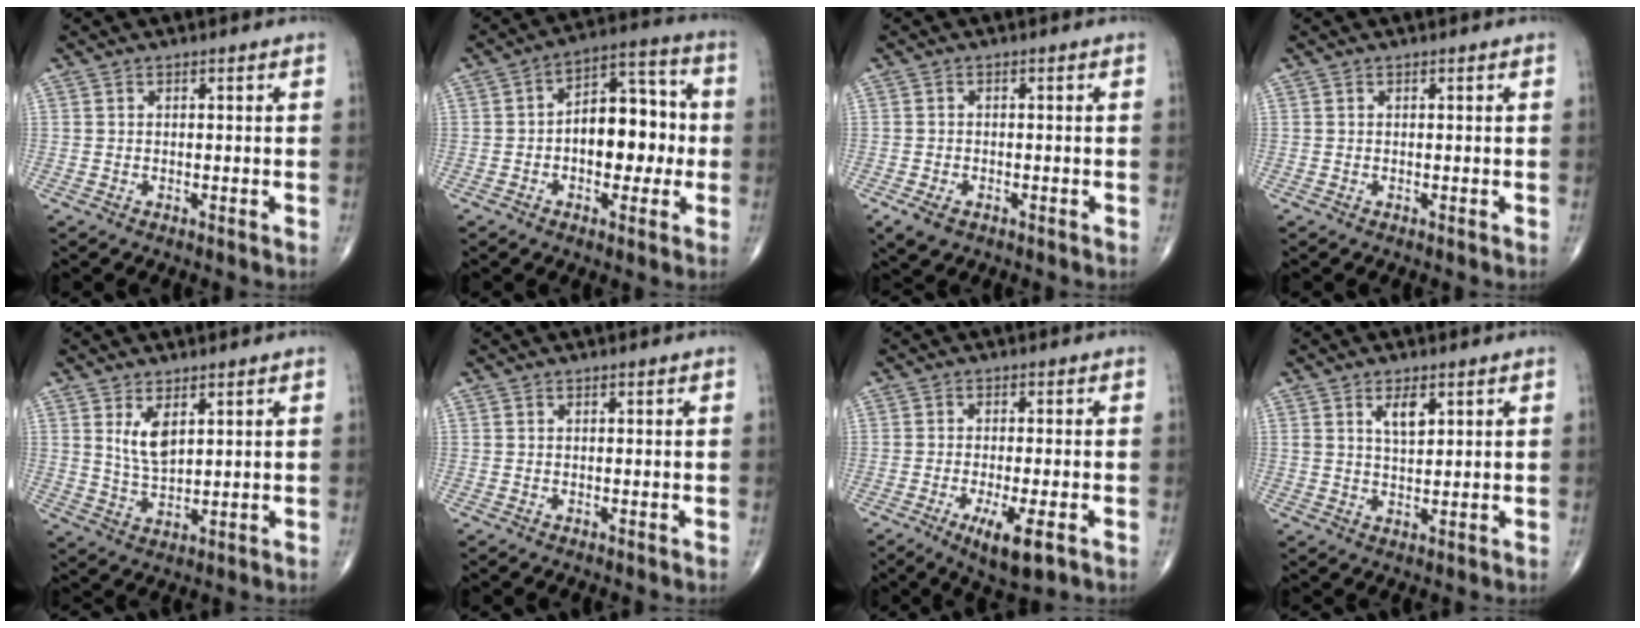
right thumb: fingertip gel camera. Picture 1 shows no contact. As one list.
[{"total": 13.0, "force": [-1.0, 7.8, 10.3], "torque": [-0.112, 0.040, -0.020]}, {"total": 3.4, "force": [-1.8, 2.1, 2.1], "torque": [-0.040, 0.000, -0.025]}, {"total": 0.0}, {"total": 5.4, "force": [2.4, 2.4, 4.2], "torque": [-0.073, -0.020, 0.053]}, {"total": 0.0}, {"total": 7.5, "force": [-3.3, 1.8, 6.5], "torque": [-0.112, -0.013, -0.053]}, {"total": 4.1, "force": [1.9, 1.8, 3.1], "torque": [-0.047, -0.015, 0.035]}]